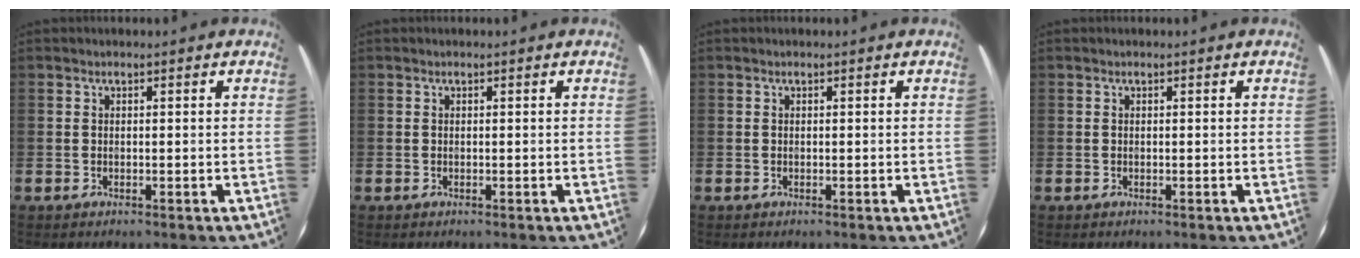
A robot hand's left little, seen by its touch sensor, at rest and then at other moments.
{"total": 0.0}
{"total": 0.0}
{"total": 0.0}